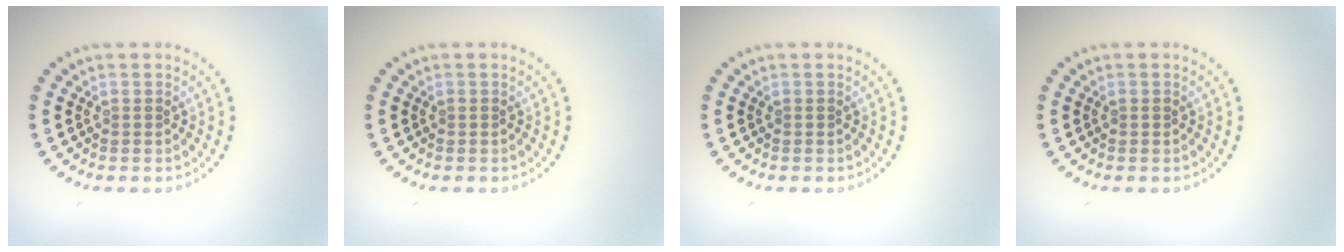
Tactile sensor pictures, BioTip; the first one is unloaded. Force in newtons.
{"total": 0.0}
{"total": 0.0}
{"total": 0.5, "press": 0.5, "slide": 0.1}